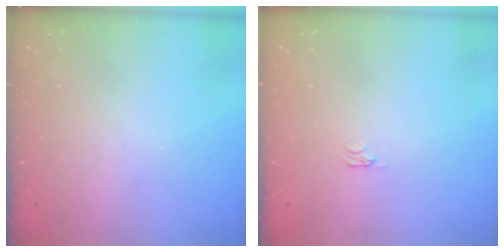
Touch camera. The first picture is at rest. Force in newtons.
{"total": 1.6, "press": 1.6, "slide": 0.4}